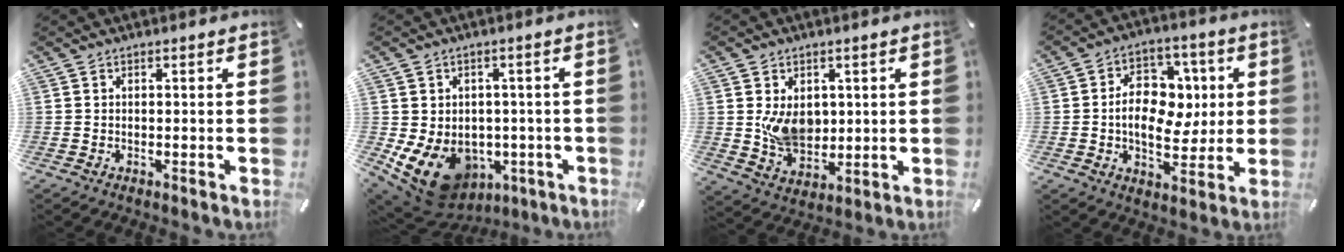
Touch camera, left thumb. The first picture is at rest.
{"total": 11.7, "force": [-4.4, 9.1, 5.8], "torque": [-0.120, 0.004, -0.076]}
{"total": 8.9, "force": [1.8, 7.0, 5.3], "torque": [-0.087, -0.007, 0.036]}
{"total": 12.6, "force": [0.6, 9.5, 8.3], "torque": [-0.124, 0.009, 0.015]}